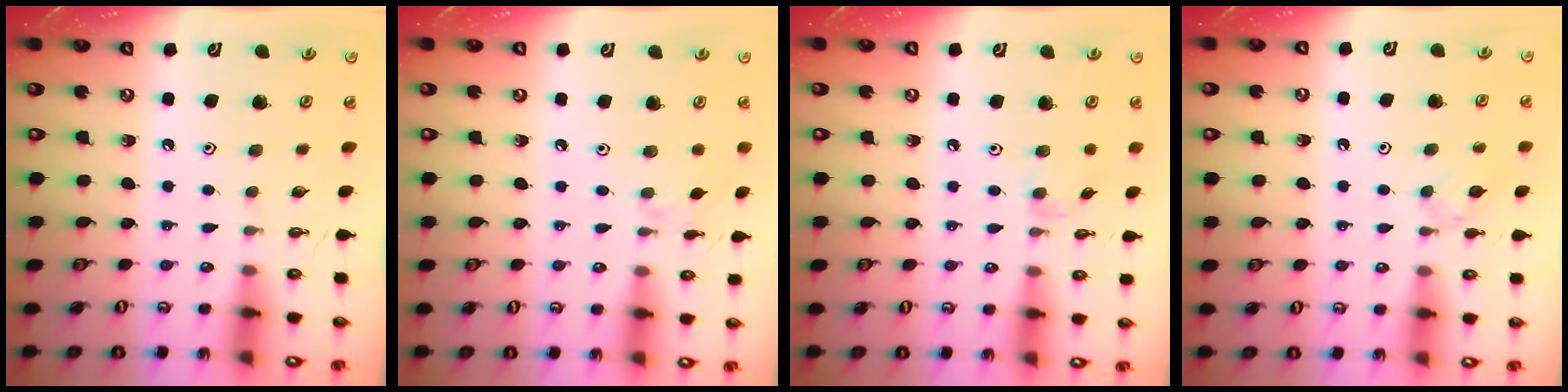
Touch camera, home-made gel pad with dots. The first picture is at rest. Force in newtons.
{"total": 1.9, "press": 1.8, "slide": 0.6}
{"total": 3.7, "press": 3.6, "slide": 0.6}
{"total": 2.9, "press": 2.8, "slide": 0.6}